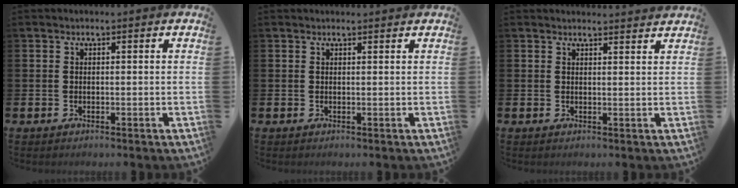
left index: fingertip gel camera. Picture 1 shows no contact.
{"total": 0.6, "force": [0.6, 0.0, 0.1], "torque": [0.009, -0.004, 0.008]}
{"total": 1.8, "force": [1.8, -0.1, -0.1], "torque": [0.010, -0.015, 0.031]}